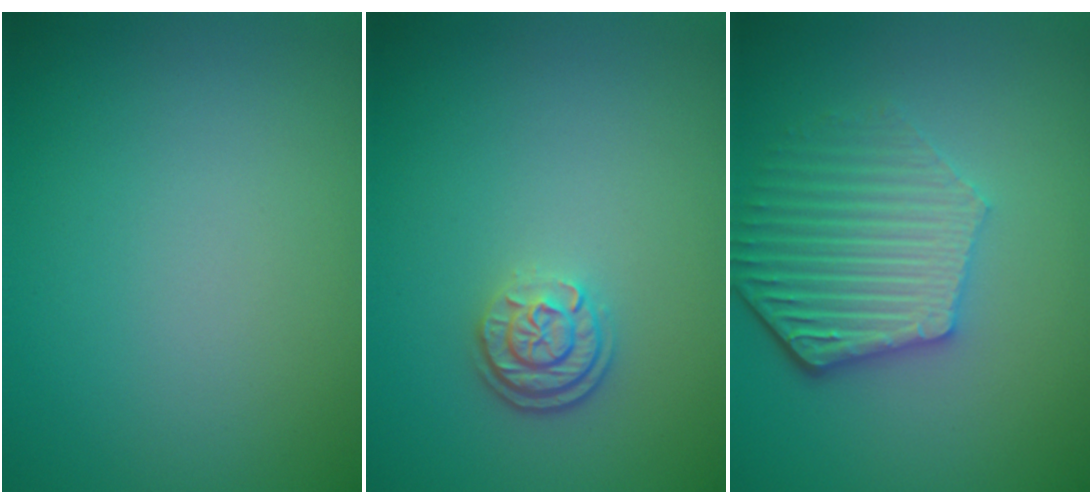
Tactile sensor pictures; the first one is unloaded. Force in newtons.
{"total": 2.5, "press": 2.0, "slide": 1.5}
{"total": 5.4, "press": 4.2, "slide": 3.3}